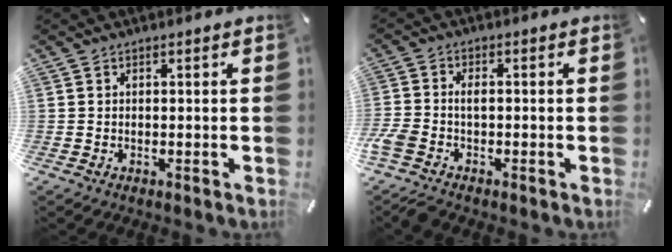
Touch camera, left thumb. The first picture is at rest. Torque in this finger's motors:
{"motor_torque": [0.00, 0.13, 0.72, 0.68, 0.27]}